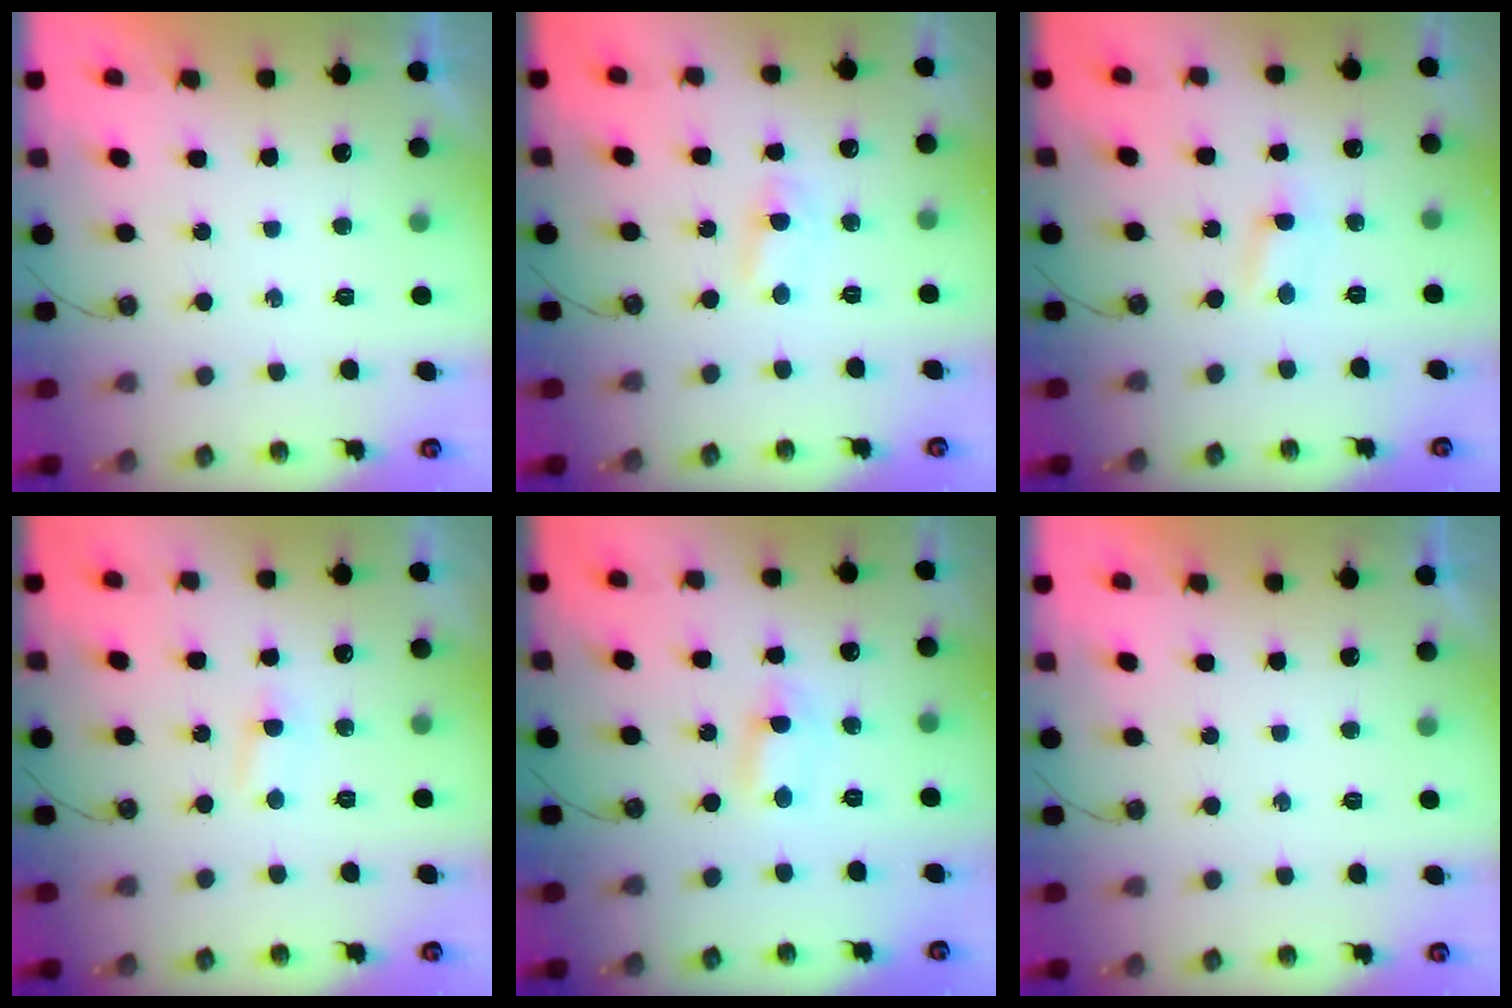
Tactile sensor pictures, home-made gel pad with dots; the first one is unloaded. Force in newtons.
{"total": 2.2, "press": 2.2, "slide": 0.3}
{"total": 1.9, "press": 1.8, "slide": 0.3}
{"total": 2.8, "press": 2.7, "slide": 0.7}
{"total": 1.2, "press": 1.0, "slide": 0.8}
{"total": 0.0}